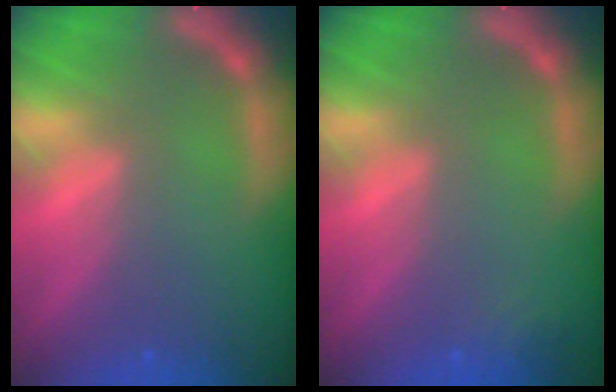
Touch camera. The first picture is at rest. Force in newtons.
{"total": 1.4}